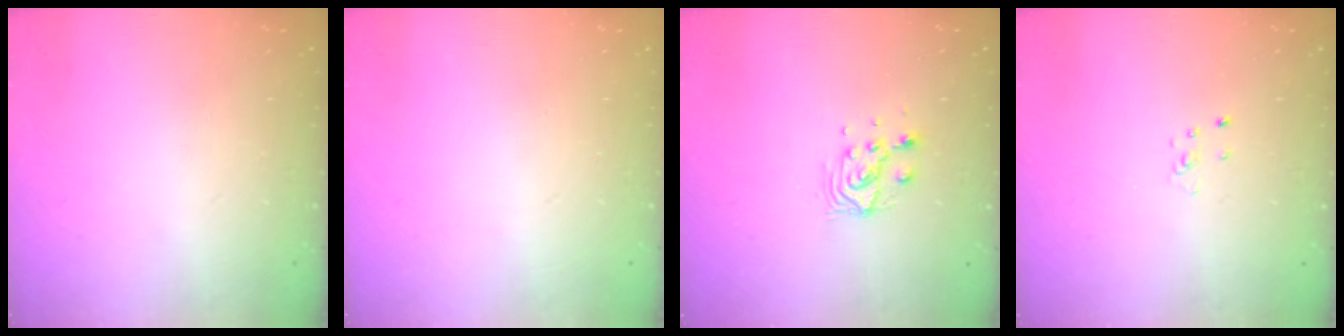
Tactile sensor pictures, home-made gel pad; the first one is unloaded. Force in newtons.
{"total": 0.0}
{"total": 6.4, "press": 6.4, "slide": 0.2}
{"total": 2.6, "press": 2.6, "slide": 0.3}